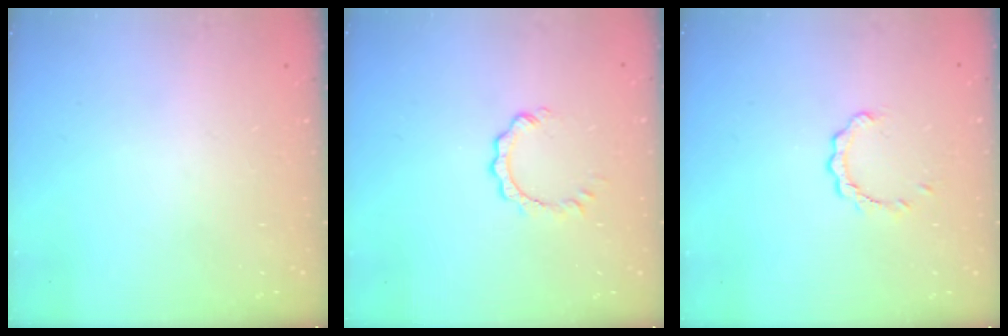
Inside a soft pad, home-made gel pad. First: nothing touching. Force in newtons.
{"total": 2.8, "press": 2.8, "slide": 0.3}
{"total": 2.6, "press": 2.6, "slide": 0.3}